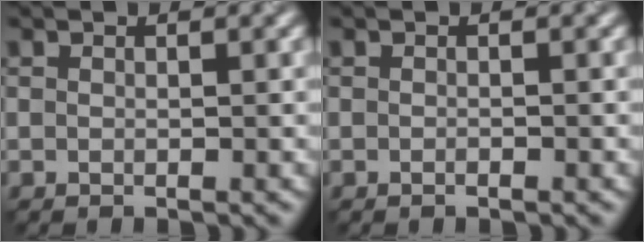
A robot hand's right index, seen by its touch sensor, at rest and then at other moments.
{"total": 0.9, "force": [-0.4, 0.4, 0.6], "torque": [0.004, -0.001, -0.009]}